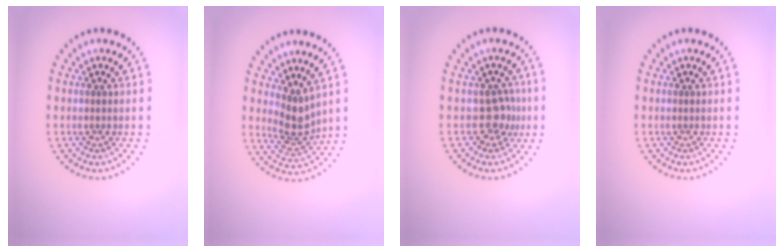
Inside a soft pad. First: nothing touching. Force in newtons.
{"total": 2.9, "press": 2.2, "slide": 1.8}
{"total": 2.0, "press": 1.6, "slide": 1.2}
{"total": 0.0}